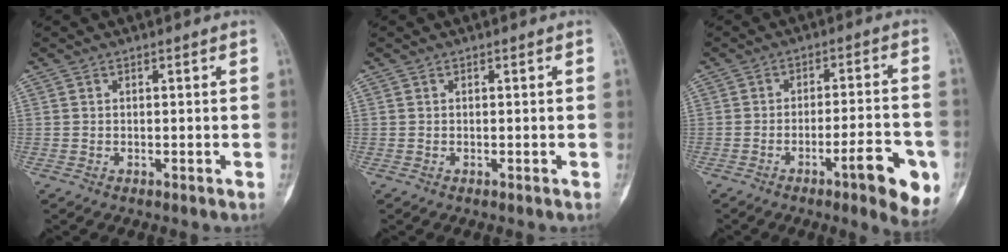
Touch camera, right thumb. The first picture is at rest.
{"total": 0.0}
{"total": 11.9, "force": [-5.1, 2.7, 10.4], "torque": [-0.126, 0.017, -0.068]}